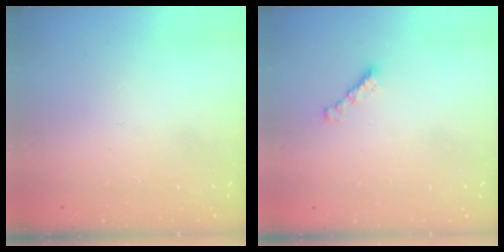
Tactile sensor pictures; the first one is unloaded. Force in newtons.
{"total": 2.5, "press": 2.5, "slide": 0.5}